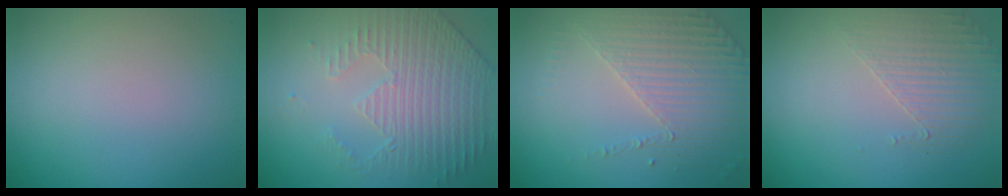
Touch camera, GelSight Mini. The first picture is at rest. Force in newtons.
{"total": 4.5, "press": 3.4, "slide": 3.0}
{"total": 4.3, "press": 3.2, "slide": 2.9}
{"total": 1.8, "press": 1.2, "slide": 1.3}